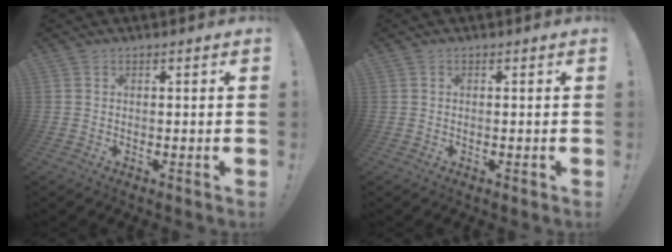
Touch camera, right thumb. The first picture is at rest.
{"total": 0.6, "force": [-0.1, 0.6, 0.1], "torque": [0.001, 0.002, -0.002]}